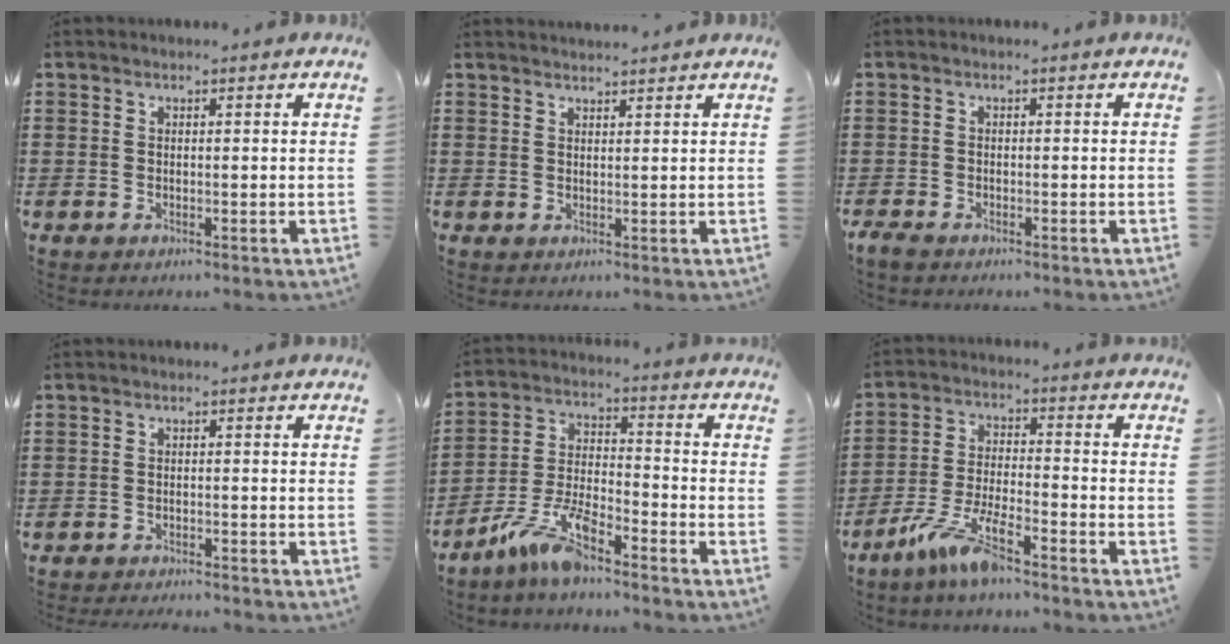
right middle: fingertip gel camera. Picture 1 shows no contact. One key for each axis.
{"total": 1.6, "fx": 1.5, "fy": -0.3, "fz": 0.2, "tx": -0.007, "ty": -0.004, "tz": 0.031}
{"total": 1.4, "fx": -1.3, "fy": 0.3, "fz": 0.4, "tx": -0.019, "ty": -0.005, "tz": -0.027}
{"total": 2.0, "fx": -1.9, "fy": -0.3, "fz": 0.0, "tx": -0.006, "ty": -0.003, "tz": -0.040}
{"total": 8.6, "fx": -6.8, "fy": 1.8, "fz": 4.9, "tx": -0.117, "ty": 0.000, "tz": -0.134}
{"total": 7.9, "fx": -6.1, "fy": 1.0, "fz": 5.0, "tx": -0.118, "ty": -0.012, "tz": -0.119}